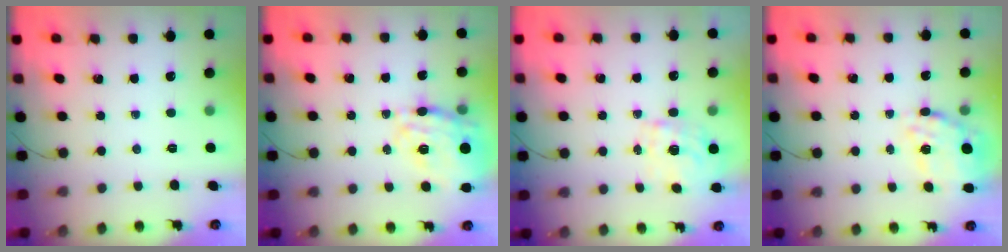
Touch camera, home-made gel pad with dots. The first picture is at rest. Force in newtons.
{"total": 21.4, "press": 21.1, "slide": 3.6}
{"total": 0.9, "press": 0.7, "slide": 0.6}
{"total": 17.9, "press": 17.6, "slide": 3.4}